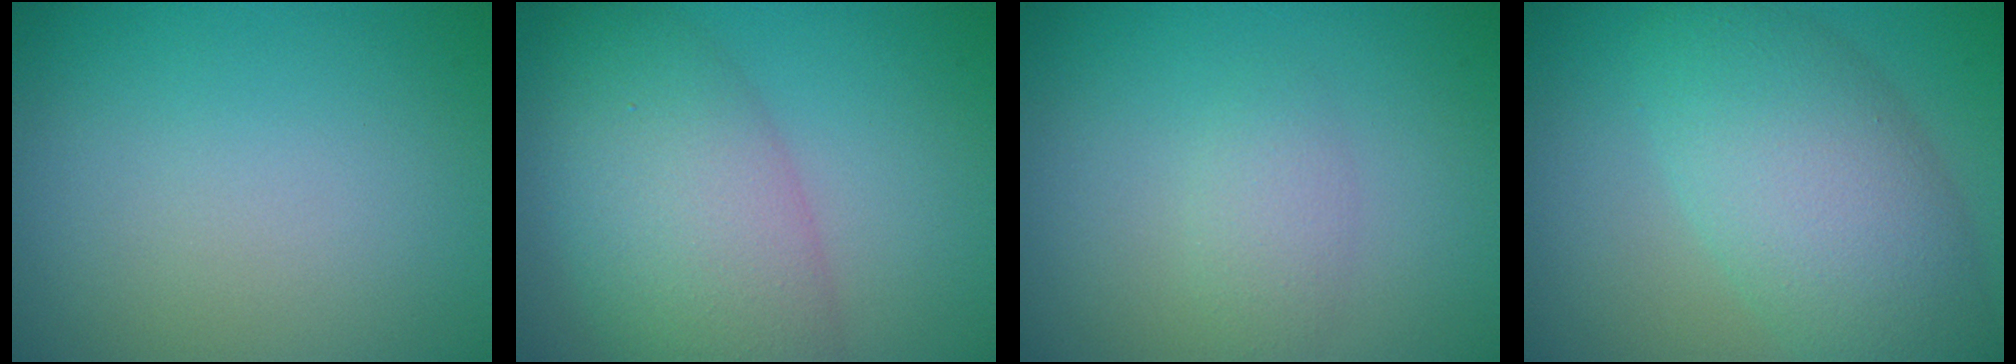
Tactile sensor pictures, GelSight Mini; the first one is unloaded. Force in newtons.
{"total": 7.8, "press": 7.8, "slide": 0.3}
{"total": 1.7, "press": 1.7, "slide": 0.0}
{"total": 7.8, "press": 7.7, "slide": 0.5}